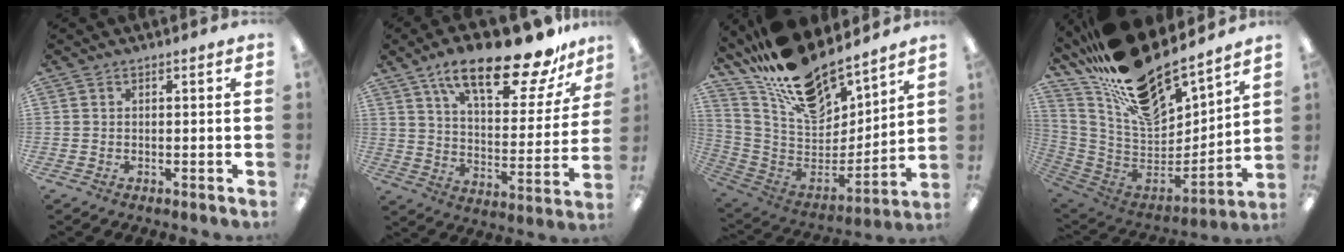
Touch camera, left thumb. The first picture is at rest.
{"total": 22.2, "force": [15.7, 7.0, 14.1], "torque": [-0.226, -0.093, 0.261]}
{"total": 19.3, "force": [16.4, 6.7, 7.7], "torque": [-0.162, -0.128, 0.293]}
{"total": 23.7, "force": [18.0, 9.2, 12.4], "torque": [-0.215, -0.124, 0.315]}